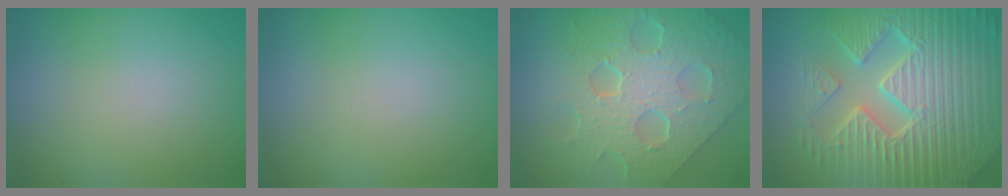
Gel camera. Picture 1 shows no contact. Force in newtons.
{"total": 0.0}
{"total": 9.0, "press": 6.5, "slide": 6.2}
{"total": 9.5, "press": 6.5, "slide": 7.0}